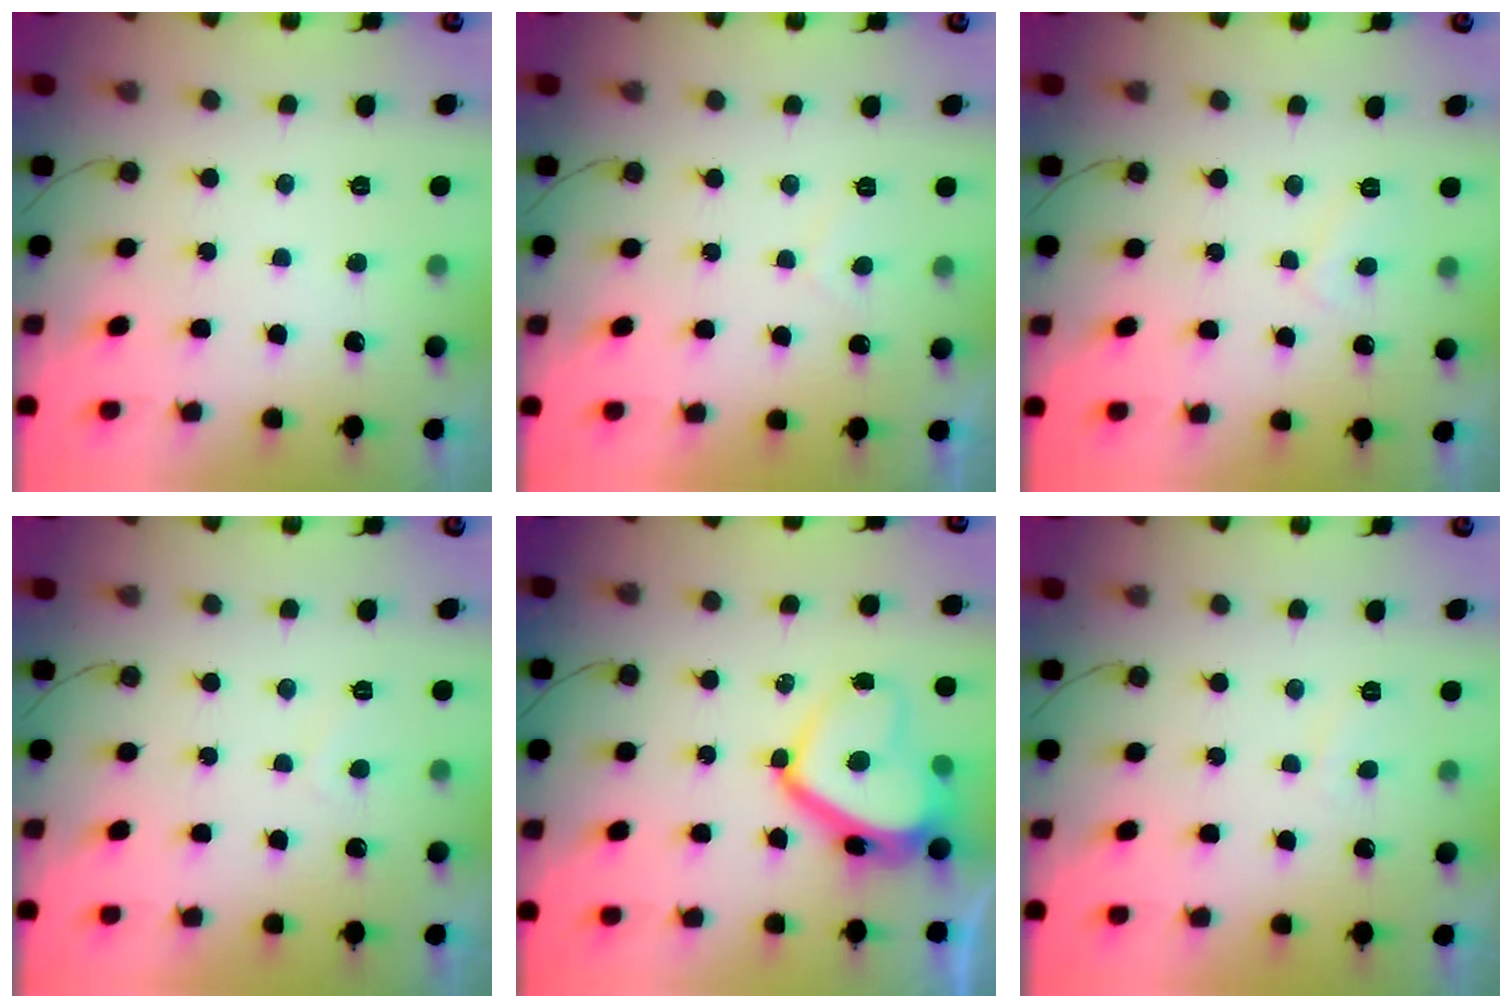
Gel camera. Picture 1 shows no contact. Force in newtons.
{"total": 0.9, "press": 0.6, "slide": 0.7}
{"total": 3.4, "press": 3.4, "slide": 0.4}
{"total": 1.9, "press": 1.8, "slide": 0.6}
{"total": 11.3, "press": 11.1, "slide": 1.8}
{"total": 1.5, "press": 1.4, "slide": 0.6}